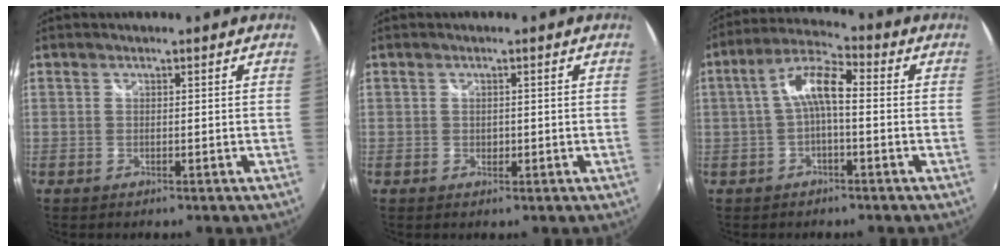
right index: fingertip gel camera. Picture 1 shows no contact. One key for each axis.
{"total": 0.9, "fx": -0.1, "fy": 0.9, "fz": 0.4, "tx": -0.004, "ty": -0.001, "tz": -0.001}
{"total": 7.5, "fx": -0.5, "fy": 2.3, "fz": 7.1, "tx": -0.149, "ty": 0.022, "tz": -0.010}